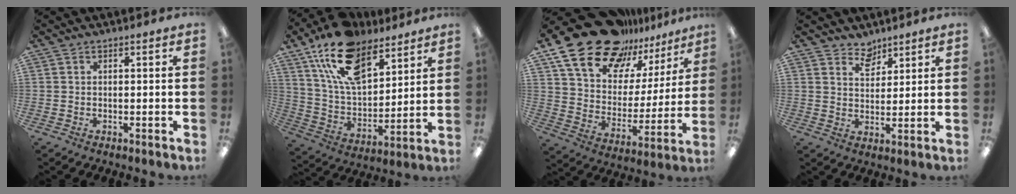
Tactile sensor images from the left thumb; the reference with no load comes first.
{"total": 18.8, "force": [12.2, 9.8, 10.5], "torque": [-0.201, -0.047, 0.225]}
{"total": 20.9, "force": [16.8, 10.1, 7.4], "torque": [-0.148, -0.114, 0.303]}
{"total": 5.4, "force": [4.6, 2.7, 0.8], "torque": [-0.008, -0.029, 0.083]}